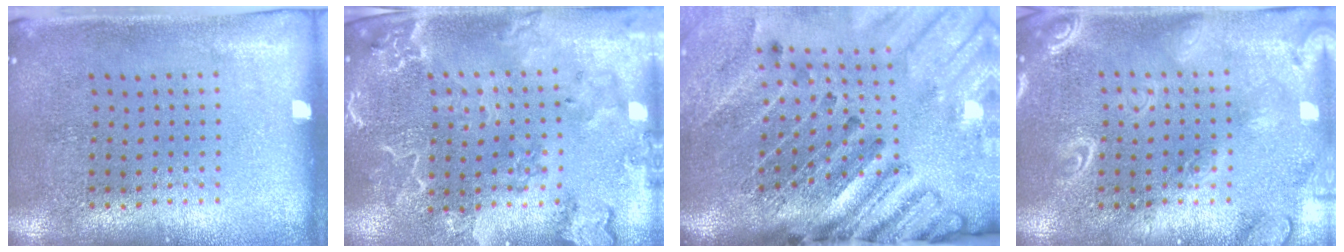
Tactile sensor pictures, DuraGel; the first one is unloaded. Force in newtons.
{"total": 2.6, "press": 2.4, "slide": 0.8}
{"total": 4.3, "press": 3.3, "slide": 2.9}
{"total": 3.9, "press": 3.8, "slide": 0.5}